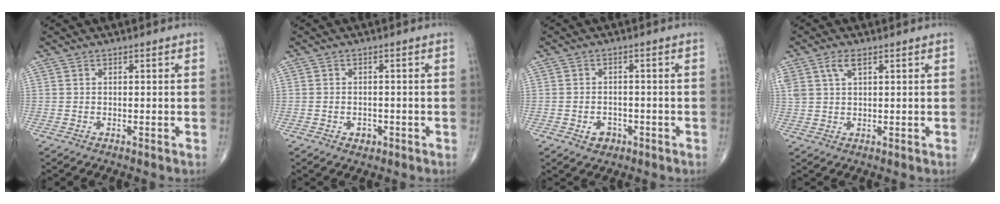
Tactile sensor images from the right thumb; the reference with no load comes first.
{"total": 2.1, "force": [-0.9, 1.6, 1.0], "torque": [-0.008, 0.003, -0.007]}
{"total": 3.3, "force": [-1.5, 2.5, 1.5], "torque": [-0.012, 0.007, -0.019]}
{"total": 4.2, "force": [2.2, 1.9, 3.0], "torque": [-0.067, 0.005, 0.049]}